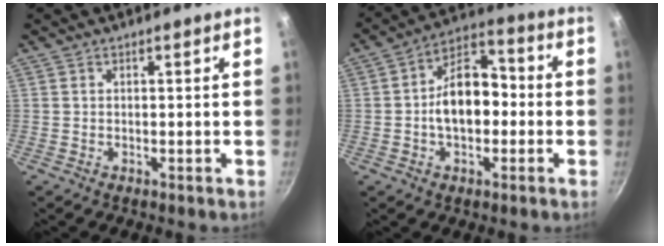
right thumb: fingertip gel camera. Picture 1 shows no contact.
{"total": 12.3, "force": [-1.2, 7.9, 9.3], "torque": [-0.111, 0.043, -0.033]}